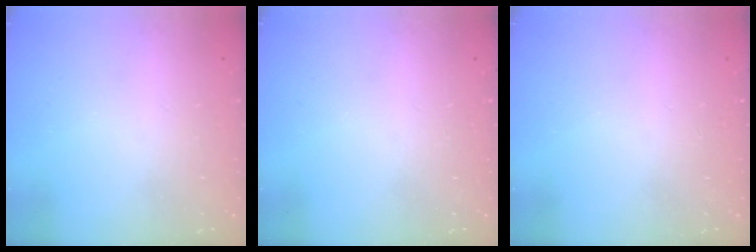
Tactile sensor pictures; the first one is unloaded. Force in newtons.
{"total": 0.0}
{"total": 0.0}